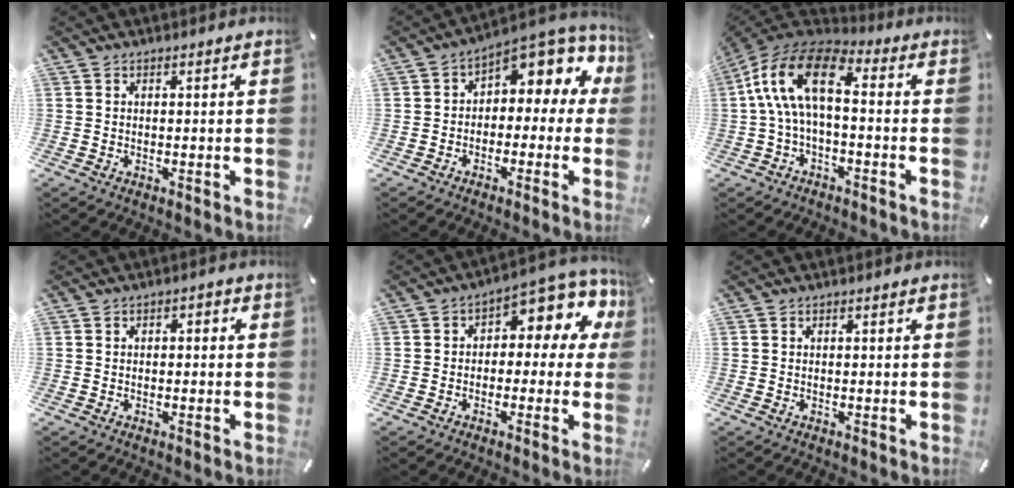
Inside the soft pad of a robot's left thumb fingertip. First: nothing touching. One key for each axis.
{"total": 6.7, "fx": 3.6, "fy": 4.1, "fz": 3.8, "tx": -0.055, "ty": -0.036, "tz": 0.063}
{"total": 13.9, "fx": 0.6, "fy": 7.4, "fz": 11.8, "tx": -0.248, "ty": 0.007, "tz": 0.007}
{"total": 1.3, "fx": -0.9, "fy": 0.8, "fz": 0.5, "tx": -0.009, "ty": 0.008, "tz": -0.020}
{"total": 8.1, "fx": 2.8, "fy": 4.7, "fz": 6.0, "tx": -0.074, "ty": -0.028, "tz": 0.049}
{"total": 0.0}